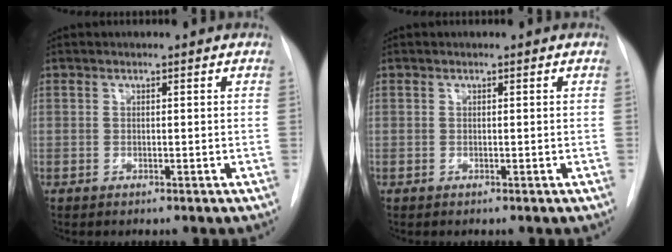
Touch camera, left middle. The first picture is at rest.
{"total": 0.0}